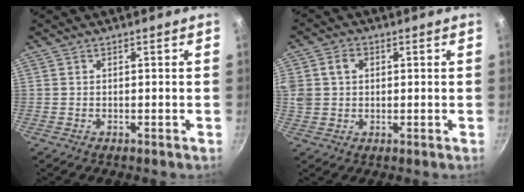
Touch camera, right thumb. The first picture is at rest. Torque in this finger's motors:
{"motor_torque": [0.78, 1.02, 0.95, 0.31, 0.06]}